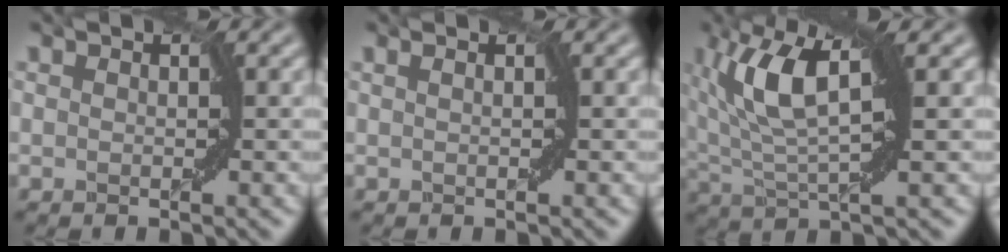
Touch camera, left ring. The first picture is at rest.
{"total": 1.0, "force": [0.5, 0.3, 0.8], "torque": [-0.006, -0.005, 0.000]}
{"total": 7.9, "force": [2.3, 2.7, 7.0], "torque": [-0.150, 0.011, 0.039]}